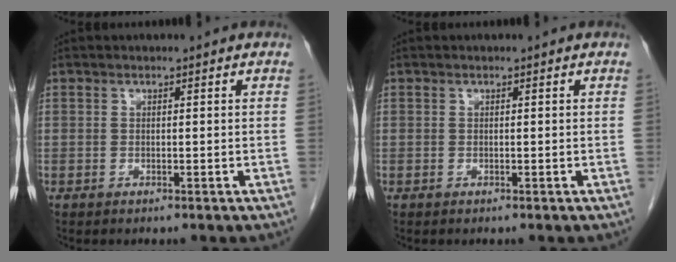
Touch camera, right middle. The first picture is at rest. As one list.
[{"total": 0.0}]